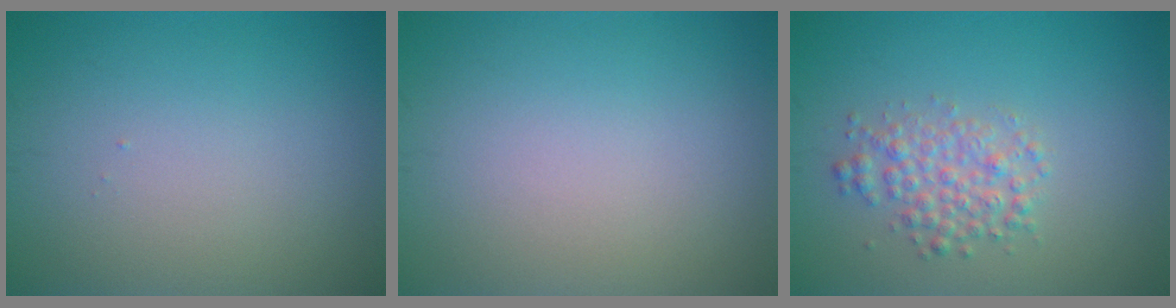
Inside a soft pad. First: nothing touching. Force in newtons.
{"total": 0.0}
{"total": 2.8, "press": 2.8, "slide": 0.1}